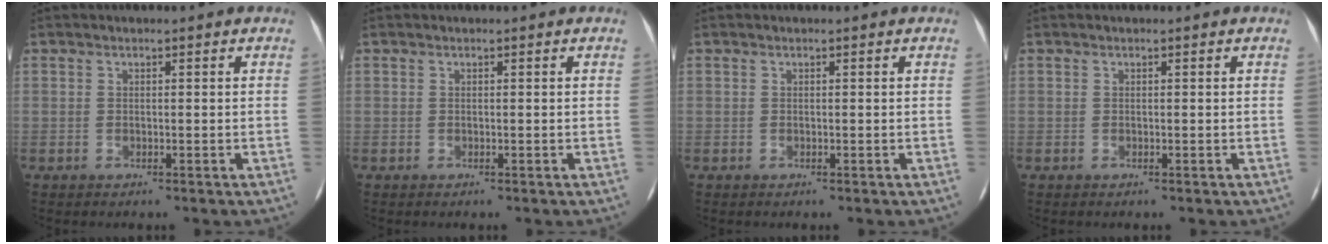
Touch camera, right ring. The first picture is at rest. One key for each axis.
{"total": 0.0}
{"total": 0.0}
{"total": 0.0}